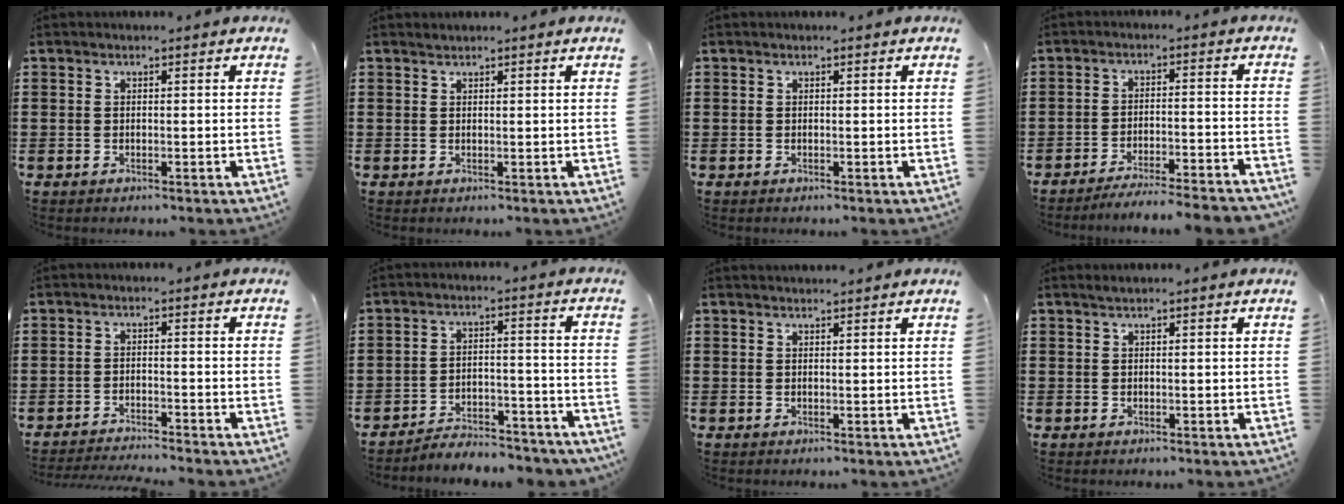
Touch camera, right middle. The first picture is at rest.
{"total": 0.6, "force": [0.5, 0.1, -0.1], "torque": [0.000, 0.001, 0.011]}
{"total": 0.0}
{"total": 4.2, "force": [-4.0, -0.3, 1.1], "torque": [-0.026, -0.004, -0.084]}
{"total": 2.4, "force": [-2.4, -0.2, 0.3], "torque": [-0.007, 0.000, -0.050]}
{"total": 4.6, "force": [-4.5, 0.5, 0.5], "torque": [-0.012, 0.008, -0.095]}
{"total": 1.1, "force": [1.1, 0.1, 0.0], "torque": [-0.004, 0.000, 0.021]}
{"total": 0.6, "force": [0.5, 0.1, 0.3], "torque": [-0.007, 0.001, 0.009]}